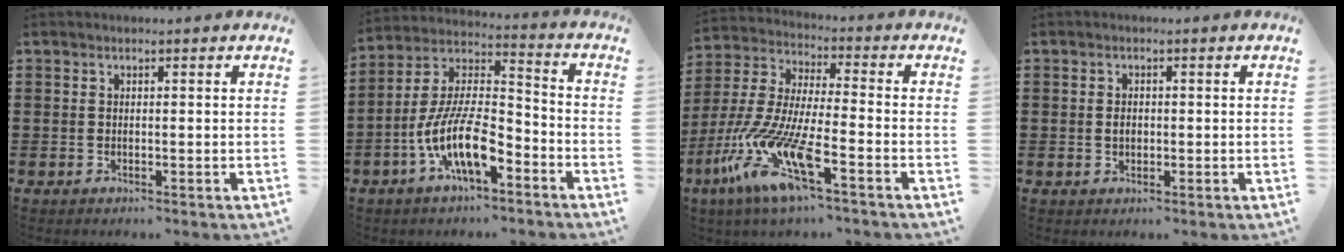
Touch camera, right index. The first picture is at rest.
{"total": 12.1, "force": [-6.3, 4.3, 9.4], "torque": [-0.211, -0.006, -0.124]}
{"total": 13.2, "force": [-8.0, 1.8, 10.4], "torque": [-0.256, -0.027, -0.166]}
{"total": 1.5, "force": [-0.1, 0.9, 1.2], "torque": [-0.025, 0.004, -0.003]}